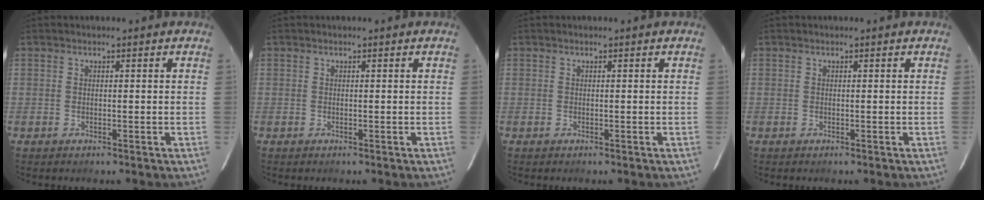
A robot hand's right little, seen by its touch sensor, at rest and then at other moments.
{"total": 0.0}
{"total": 0.0}
{"total": 0.0}